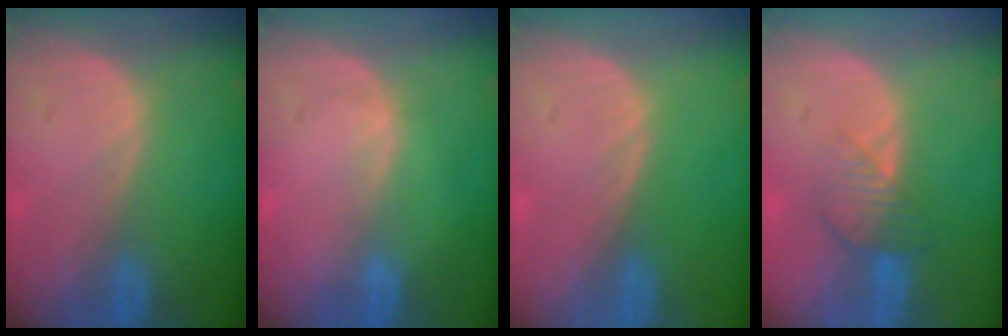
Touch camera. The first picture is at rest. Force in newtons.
{"total": 0.6, "press": 0.5, "slide": 0.2}
{"total": 0.0}
{"total": 4.4, "press": 3.8, "slide": 2.3}